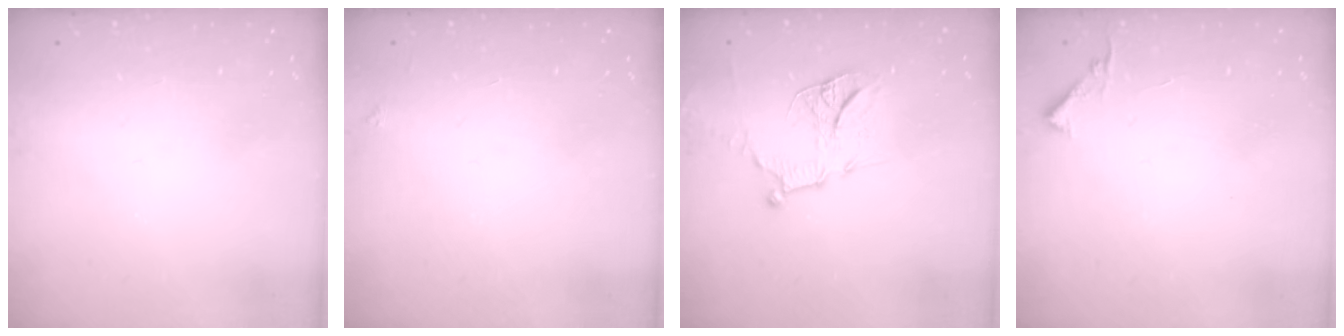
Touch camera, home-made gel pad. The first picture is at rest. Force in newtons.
{"total": 2.1, "press": 2.1, "slide": 0.3}
{"total": 14.1, "press": 14.1, "slide": 1.4}
{"total": 3.4, "press": 3.4, "slide": 0.4}